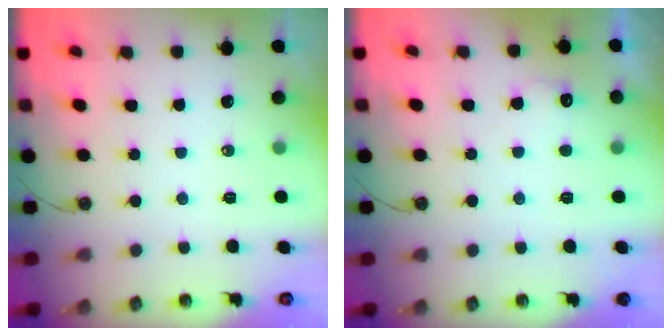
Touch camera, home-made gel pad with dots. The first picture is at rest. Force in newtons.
{"total": 4.8, "press": 4.7, "slide": 1.2}